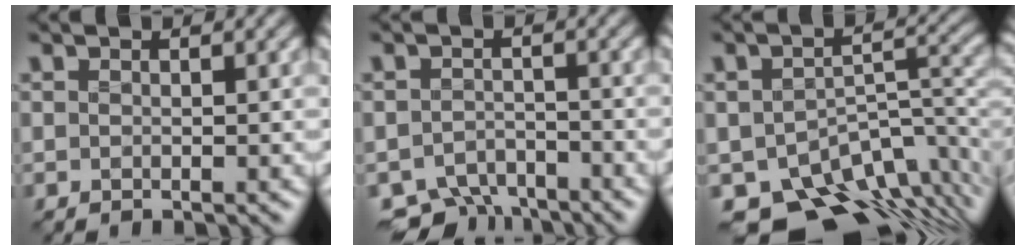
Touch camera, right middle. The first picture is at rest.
{"total": 4.8, "force": [-4.3, 1.8, 1.1], "torque": [-0.016, -0.013, -0.075]}
{"total": 10.5, "force": [-7.1, 5.2, 5.7], "torque": [-0.087, -0.025, -0.097]}